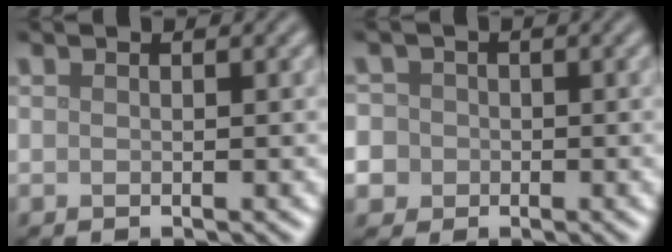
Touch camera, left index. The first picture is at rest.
{"total": 7.4, "force": [-1.4, 6.9, 2.2], "torque": [-0.052, 0.012, -0.064]}